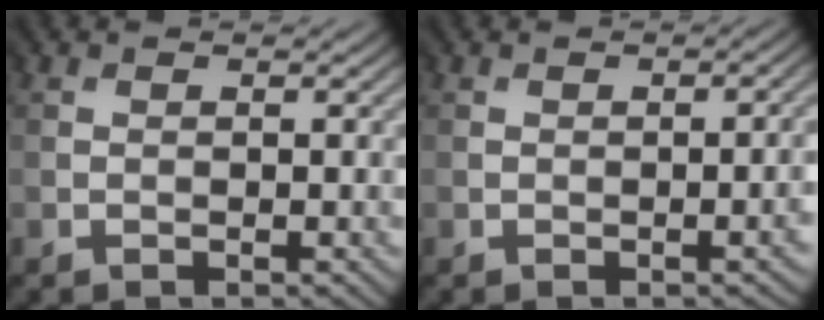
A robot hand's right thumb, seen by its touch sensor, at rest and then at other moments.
{"total": 1.7, "force": [-0.7, 0.4, 1.6], "torque": [-0.012, -0.002, -0.008]}